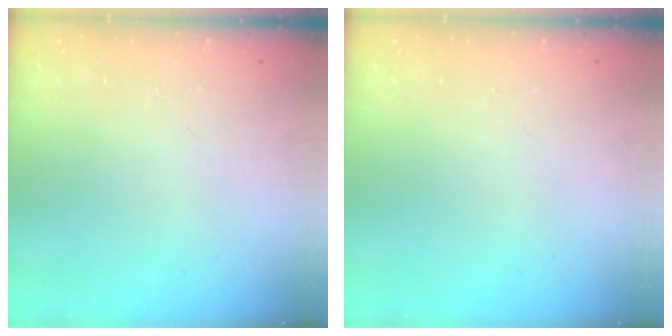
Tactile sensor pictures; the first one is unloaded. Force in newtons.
{"total": 0.0}